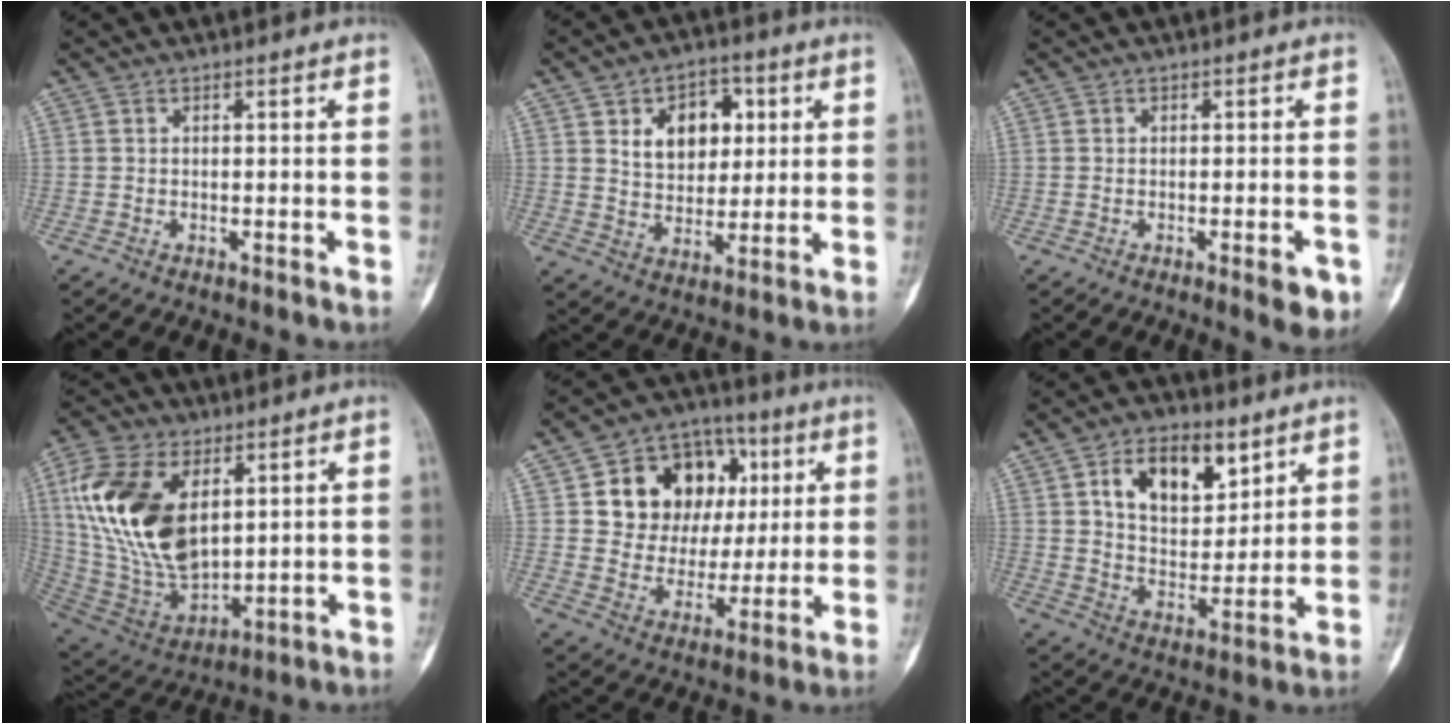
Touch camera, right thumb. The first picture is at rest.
{"total": 11.4, "force": [3.6, 8.1, 7.2], "torque": [-0.062, -0.008, 0.060]}
{"total": 4.5, "force": [-2.0, 1.2, 3.9], "torque": [-0.040, 0.003, -0.021]}
{"total": 21.4, "force": [5.4, 12.4, 16.5], "torque": [-0.318, -0.023, 0.112]}
{"total": 18.0, "force": [4.7, 14.0, 10.3], "torque": [-0.107, 0.013, 0.085]}
{"total": 14.1, "force": [6.4, 8.5, 9.3], "torque": [-0.112, -0.027, 0.114]}